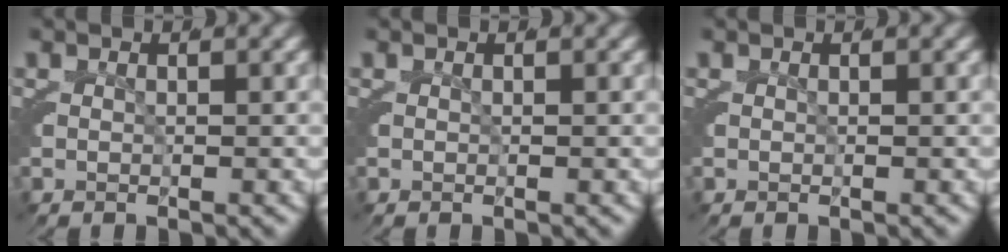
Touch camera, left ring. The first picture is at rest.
{"total": 0.0}
{"total": 0.0}